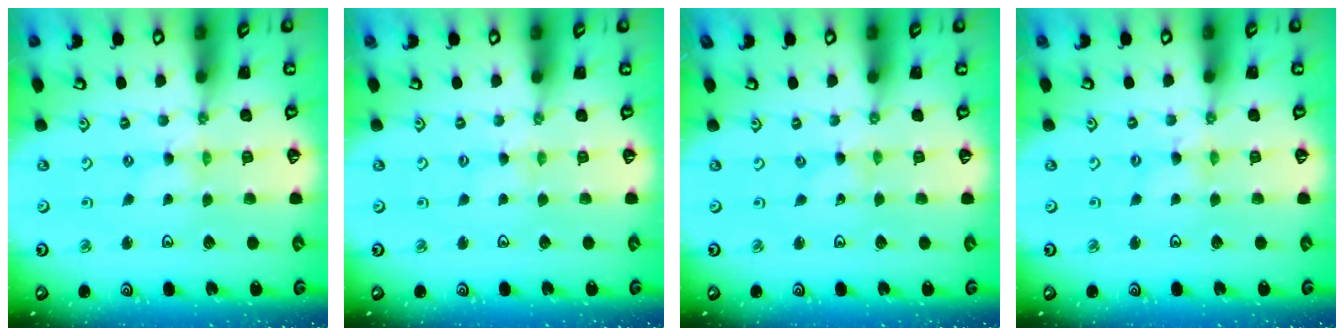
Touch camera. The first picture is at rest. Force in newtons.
{"total": 1.5, "press": 1.5, "slide": 0.3}
{"total": 0.0}
{"total": 1.8, "press": 1.8, "slide": 0.2}